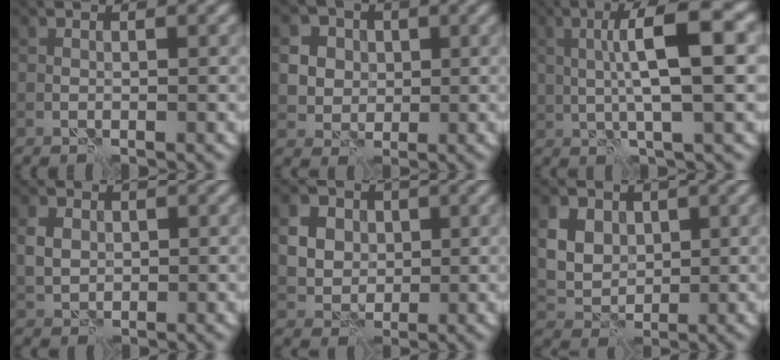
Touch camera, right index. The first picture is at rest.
{"total": 7.3, "force": [2.5, 6.4, 2.8], "torque": [-0.059, 0.023, 0.034]}
{"total": 7.0, "force": [1.1, 1.5, 6.7], "torque": [-0.117, 0.012, 0.016]}
{"total": 2.4, "force": [0.4, 2.0, 1.3], "torque": [-0.030, 0.002, 0.003]}
{"total": 9.9, "force": [3.4, 8.2, 4.3], "torque": [-0.088, 0.027, 0.047]}
{"total": 9.9, "force": [4.0, 7.6, 5.0], "torque": [-0.097, 0.029, 0.055]}